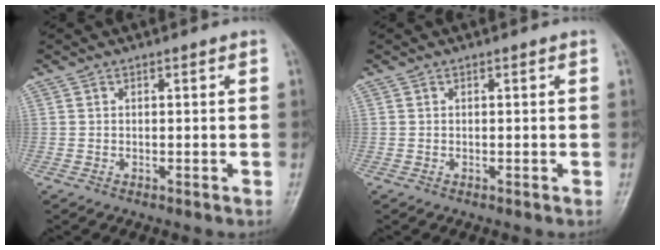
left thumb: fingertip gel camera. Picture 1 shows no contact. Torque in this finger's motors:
{"motor_torque": [0.00, 0.00, -0.04, 0.01, 0.00]}